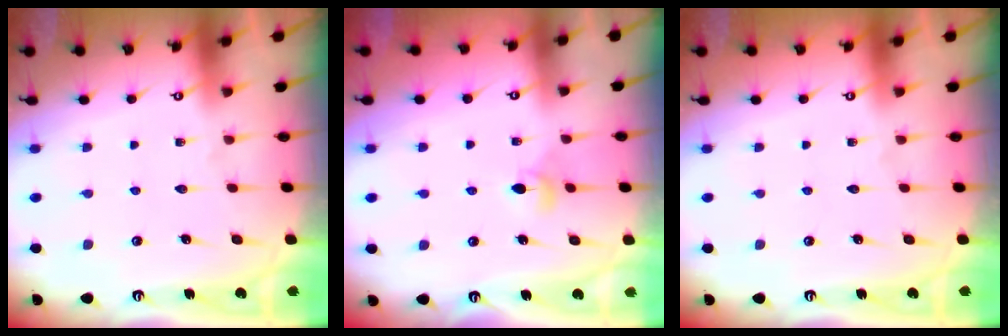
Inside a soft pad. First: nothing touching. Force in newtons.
{"total": 3.9, "press": 3.8, "slide": 0.9}
{"total": 0.0}